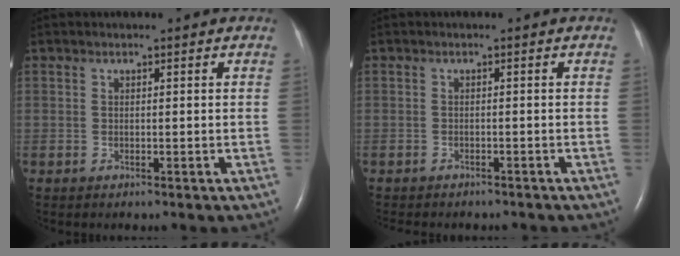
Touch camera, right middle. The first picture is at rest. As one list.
[{"total": 6.7, "force": [-5.9, 2.2, 2.4], "torque": [-0.028, 0.001, -0.070]}]